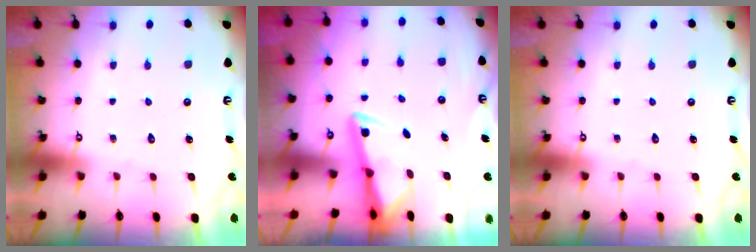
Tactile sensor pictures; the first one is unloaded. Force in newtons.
{"total": 3.0, "press": 2.9, "slide": 0.5}
{"total": 0.0}